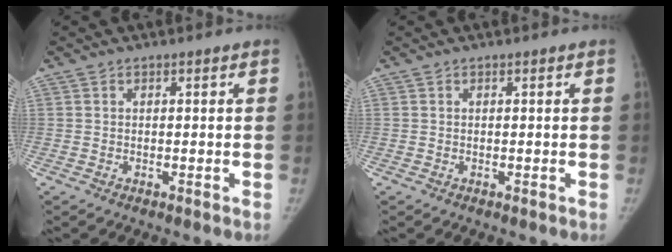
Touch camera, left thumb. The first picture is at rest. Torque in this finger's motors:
{"motor_torque": [0.00, 0.00, 0.24, -0.19, 0.00]}